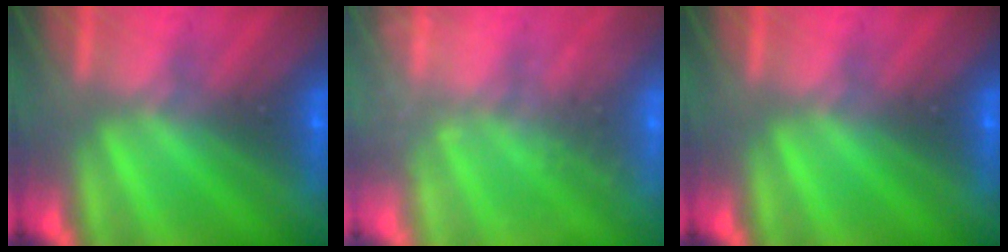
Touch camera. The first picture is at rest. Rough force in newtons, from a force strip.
{"total": 1.9}
{"total": 0.0}